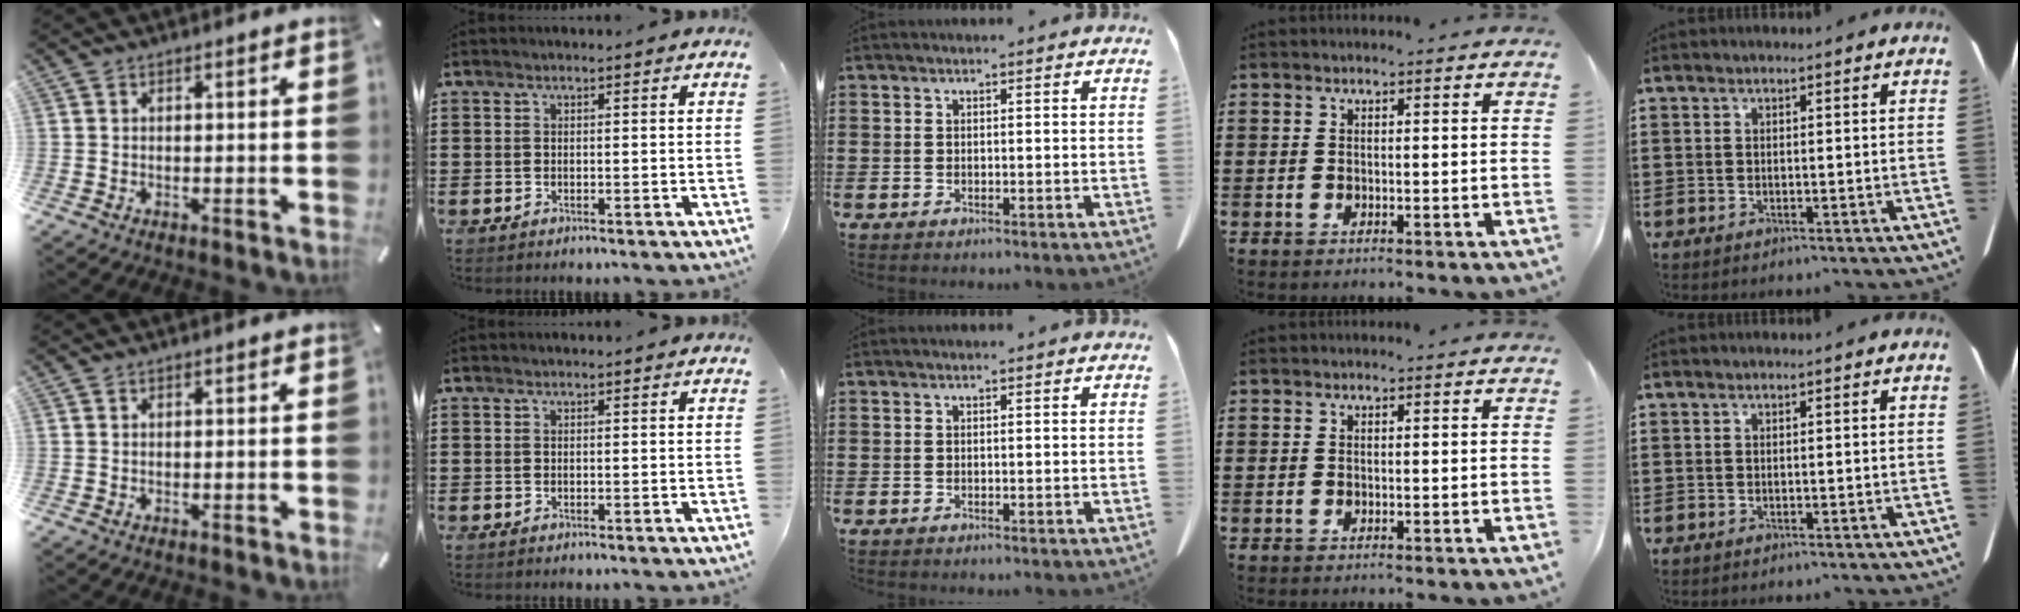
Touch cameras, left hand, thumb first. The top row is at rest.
{}